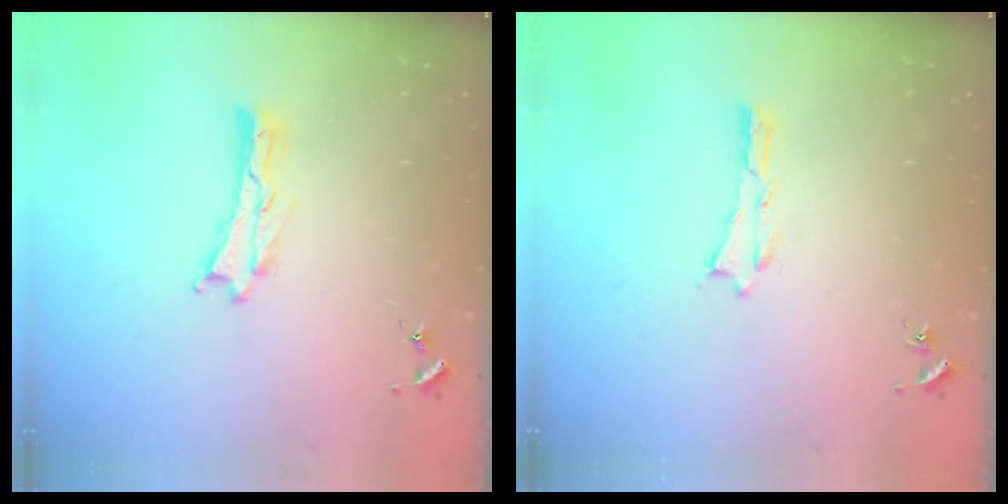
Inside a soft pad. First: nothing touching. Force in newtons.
{"total": 0.0}